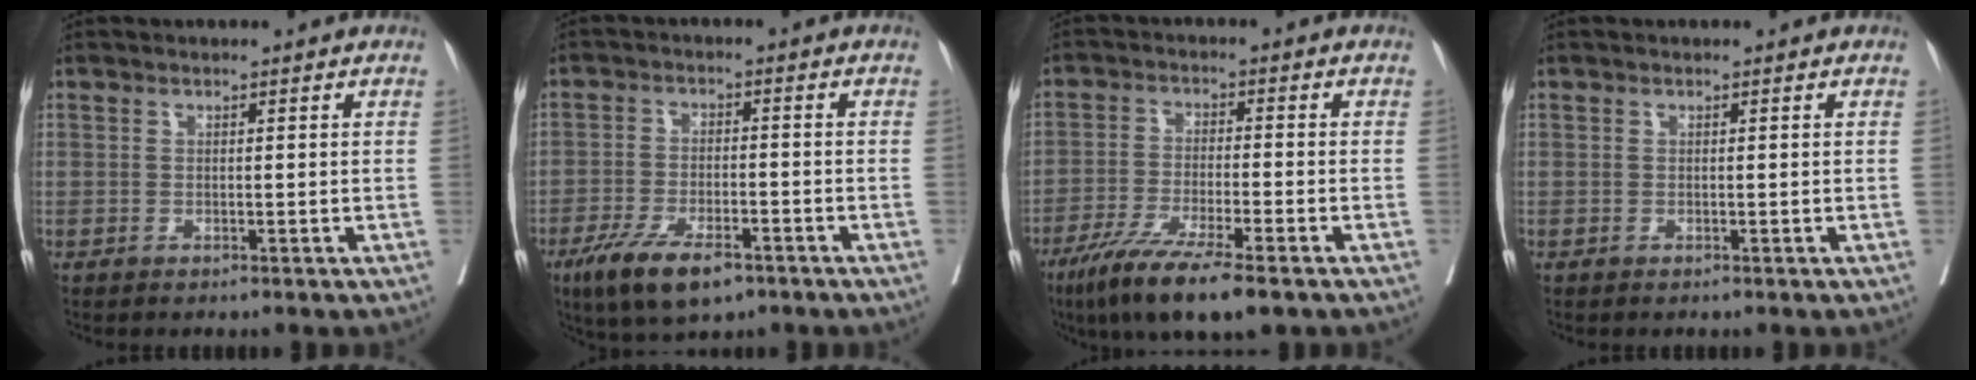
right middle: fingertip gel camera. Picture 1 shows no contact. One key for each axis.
{"total": 9.2, "fx": -5.9, "fy": 3.1, "fz": 6.4, "tx": -0.117, "ty": -0.012, "tz": -0.099}
{"total": 11.3, "fx": -7.6, "fy": 1.1, "fz": 8.3, "tx": -0.144, "ty": -0.029, "tz": -0.127}
{"total": 0.0}